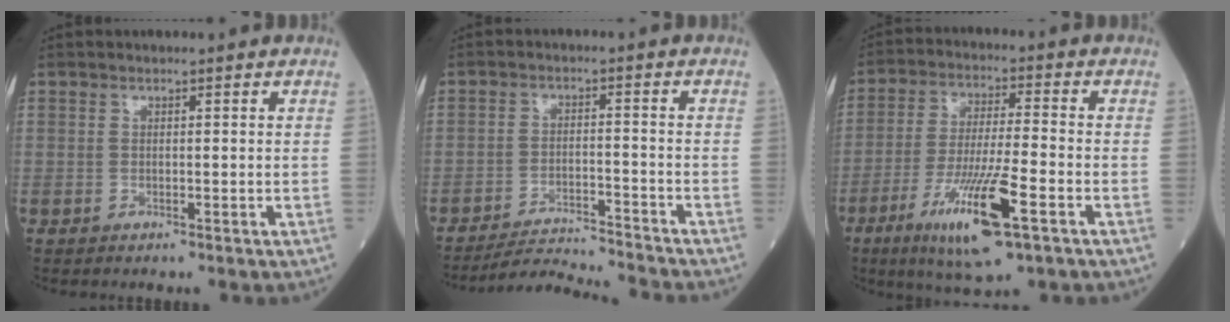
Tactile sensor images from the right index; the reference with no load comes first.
{"total": 9.0, "force": [-8.8, -1.4, 0.7], "torque": [-0.012, -0.006, -0.147]}
{"total": 13.2, "force": [-6.0, 1.2, 11.7], "torque": [-0.224, -0.027, -0.104]}